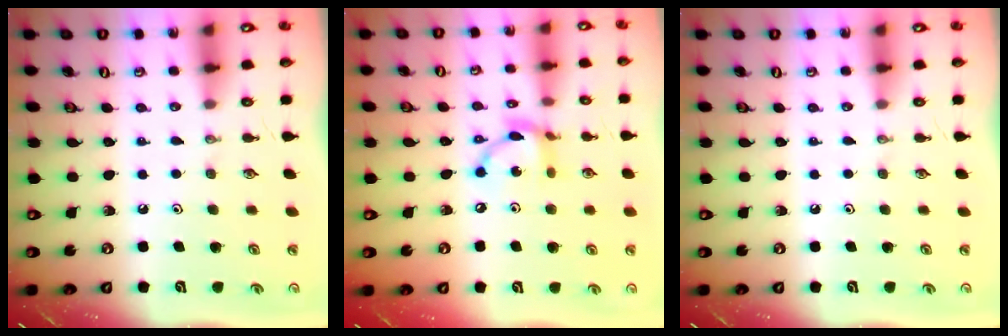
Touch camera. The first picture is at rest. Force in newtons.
{"total": 10.9, "press": 10.9, "slide": 0.8}
{"total": 0.0}